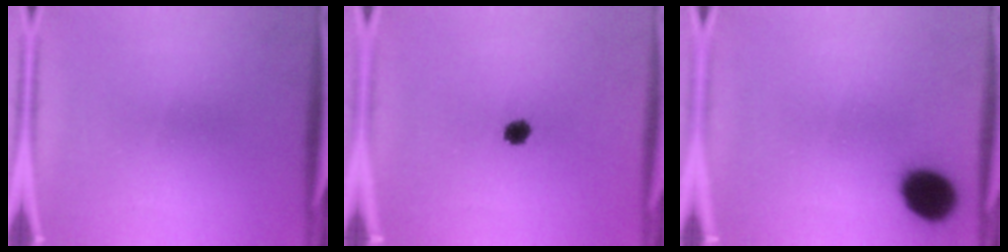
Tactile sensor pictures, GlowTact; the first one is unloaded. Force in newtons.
{"total": 3.0}
{"total": 10.3}